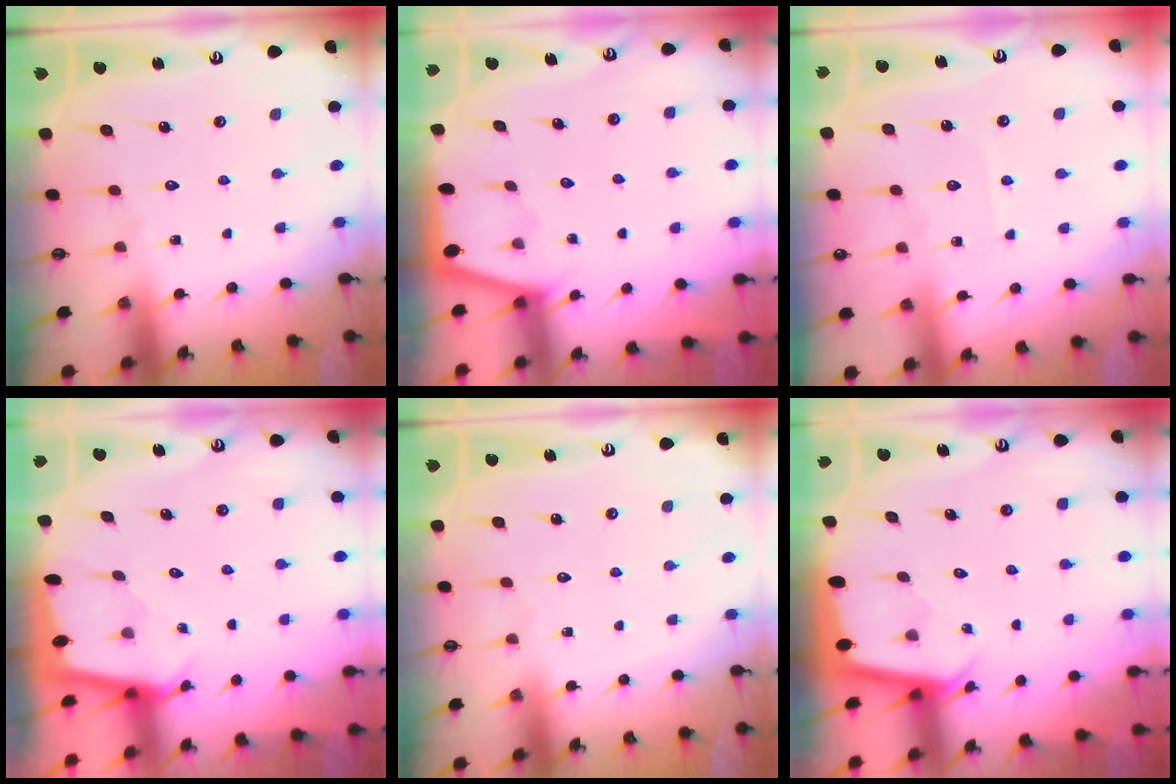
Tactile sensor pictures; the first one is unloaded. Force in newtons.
{"total": 1.1, "press": 1.0, "slide": 0.2}
{"total": 5.0, "press": 4.9, "slide": 0.6}
{"total": 1.6, "press": 1.6, "slide": 0.2}
{"total": 0.0}
{"total": 2.4, "press": 2.4, "slide": 0.1}